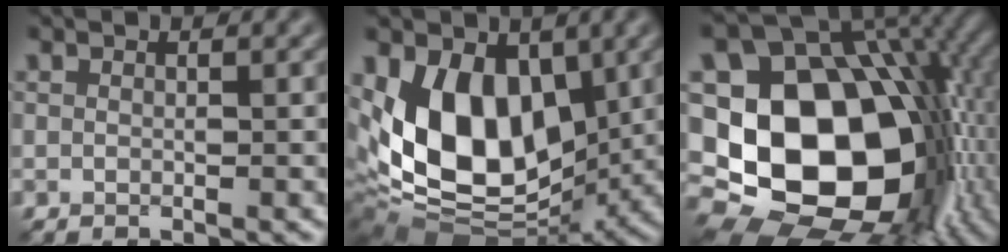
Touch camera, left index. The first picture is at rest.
{"total": 11.3, "force": [1.3, 7.5, 8.3], "torque": [-0.159, -0.019, 0.021]}
{"total": 20.6, "force": [-2.0, 15.7, 13.1], "torque": [-0.218, -0.018, -0.018]}